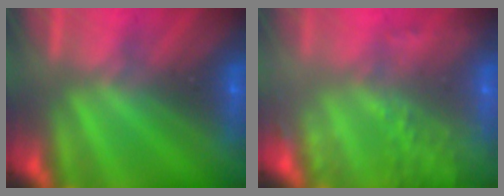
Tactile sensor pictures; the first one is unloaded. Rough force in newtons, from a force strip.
{"total": 9.0}